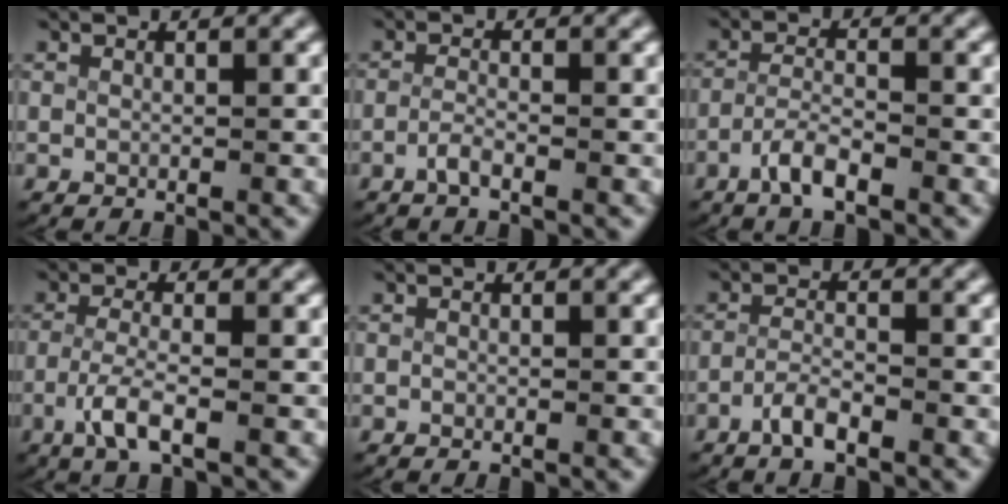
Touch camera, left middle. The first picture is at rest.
{"total": 1.6, "force": [-1.3, 0.0, 0.8], "torque": [-0.028, -0.010, -0.024]}
{"total": 2.8, "force": [-2.1, 0.6, 1.8], "torque": [-0.039, -0.005, -0.038]}
{"total": 3.4, "force": [-1.8, 0.6, 2.8], "torque": [-0.071, -0.014, -0.026]}
{"total": 0.0}
{"total": 2.2, "force": [-1.8, 0.4, 1.2], "torque": [-0.029, -0.005, -0.033]}